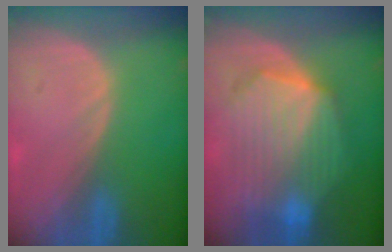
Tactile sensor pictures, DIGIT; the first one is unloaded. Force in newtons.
{"total": 10.7, "press": 10.7, "slide": 0.7}